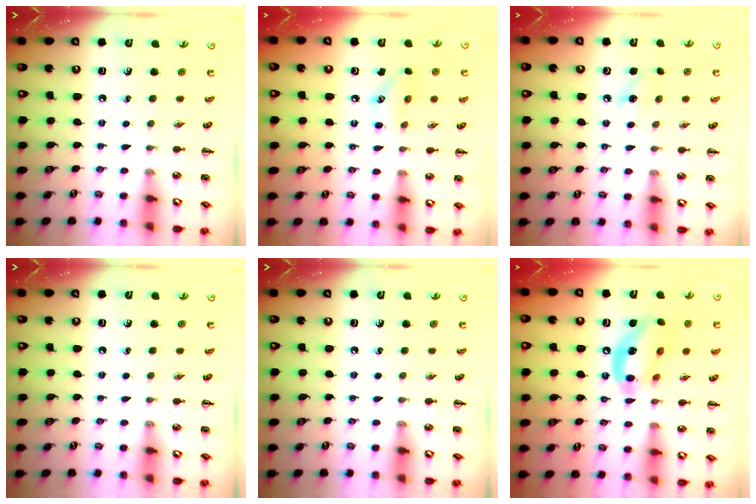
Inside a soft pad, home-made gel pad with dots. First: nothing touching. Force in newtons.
{"total": 7.7, "press": 7.6, "slide": 0.7}
{"total": 6.1, "press": 5.9, "slide": 1.2}
{"total": 0.0}
{"total": 0.0}
{"total": 13.5, "press": 13.1, "slide": 3.0}